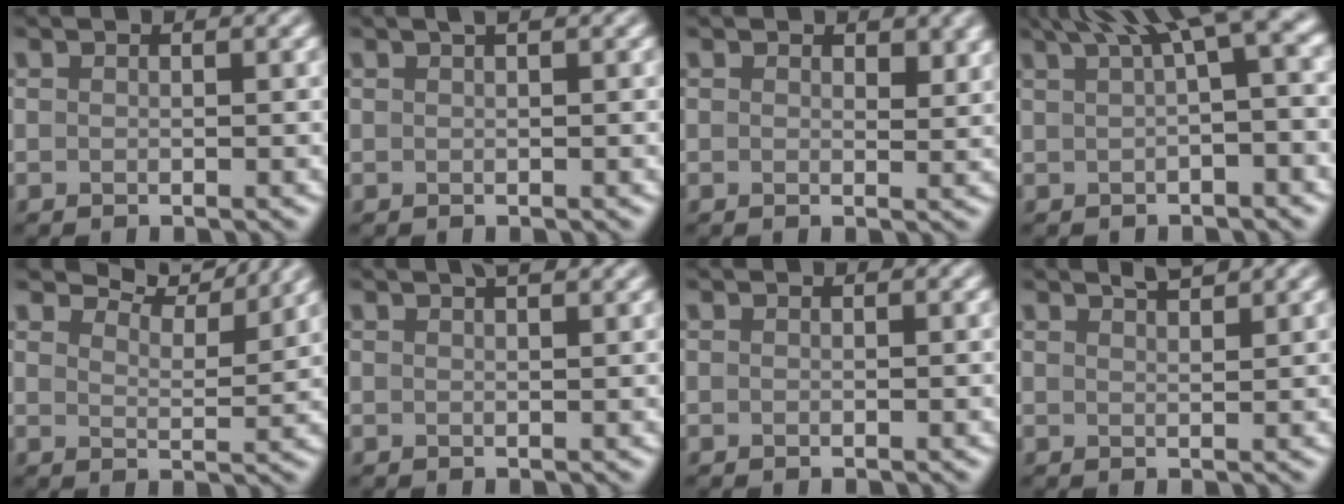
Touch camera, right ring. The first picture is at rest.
{"total": 1.0, "force": [0.6, 0.2, 0.7], "torque": [-0.007, 0.002, 0.008]}
{"total": 1.7, "force": [1.0, 0.9, 1.1], "torque": [-0.013, -0.005, 0.019]}
{"total": 7.1, "force": [3.2, 1.9, 6.1], "torque": [-0.065, 0.026, 0.051]}
{"total": 5.6, "force": [5.3, 0.7, 1.6], "torque": [-0.039, 0.006, 0.073]}
{"total": 2.7, "force": [1.8, 1.0, 1.7], "torque": [0.000, 0.008, 0.004]}
{"total": 0.0}
{"total": 2.2, "force": [1.8, 0.5, 1.2], "torque": [-0.006, 0.003, 0.021]}